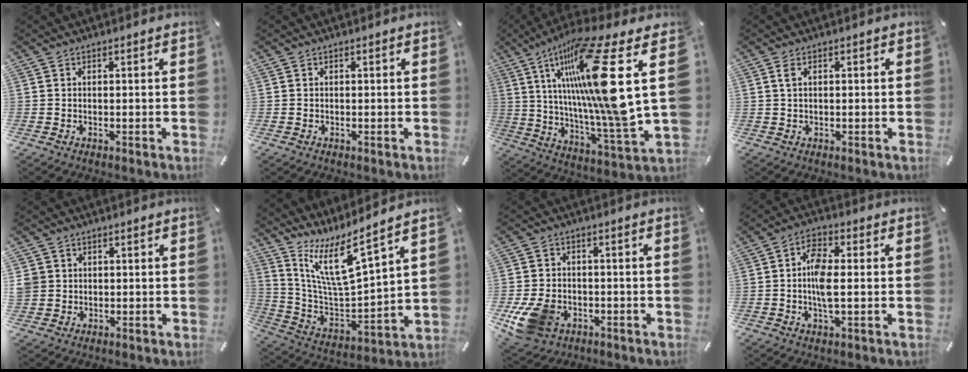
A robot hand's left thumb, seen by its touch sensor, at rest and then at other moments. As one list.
[{"total": 0.0}, {"total": 27.1, "force": [8.6, 4.0, 25.4], "torque": [-0.438, -0.071, 0.126]}, {"total": 1.8, "force": [0.4, 1.2, 1.3], "torque": [-0.031, 0.007, 0.006]}, {"total": 3.8, "force": [0.9, 3.6, 0.4], "torque": [-0.022, 0.005, 0.017]}, {"total": 14.2, "force": [9.9, 3.5, 9.6], "torque": [-0.201, -0.078, 0.167]}, {"total": 11.1, "force": [-4.4, 8.2, 6.1], "torque": [-0.147, 0.017, -0.077]}, {"total": 7.4, "force": [-0.2, 2.9, 6.8], "torque": [-0.151, -0.001, -0.011]}]